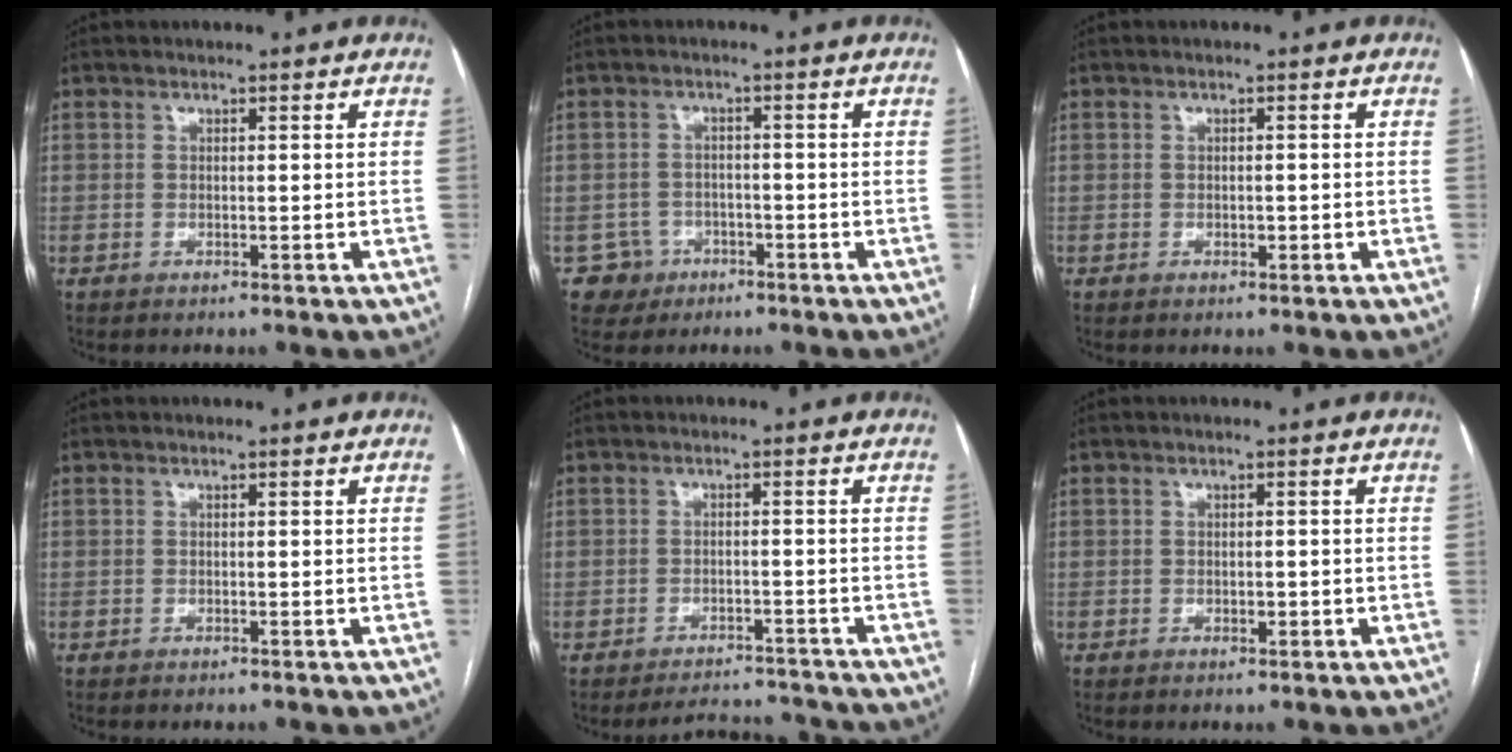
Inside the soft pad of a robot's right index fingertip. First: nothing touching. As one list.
[{"total": 4.2, "force": [-1.8, 3.7, -0.4], "torque": [0.016, 0.014, -0.026]}, {"total": 1.1, "force": [-0.3, 0.5, 0.9], "torque": [-0.015, 0.000, -0.003]}, {"total": 0.0}, {"total": 5.6, "force": [-5.5, 1.2, -0.4], "torque": [0.009, 0.014, -0.074]}, {"total": 1.2, "force": [-0.3, 0.5, 1.1], "torque": [-0.018, 0.000, -0.003]}]